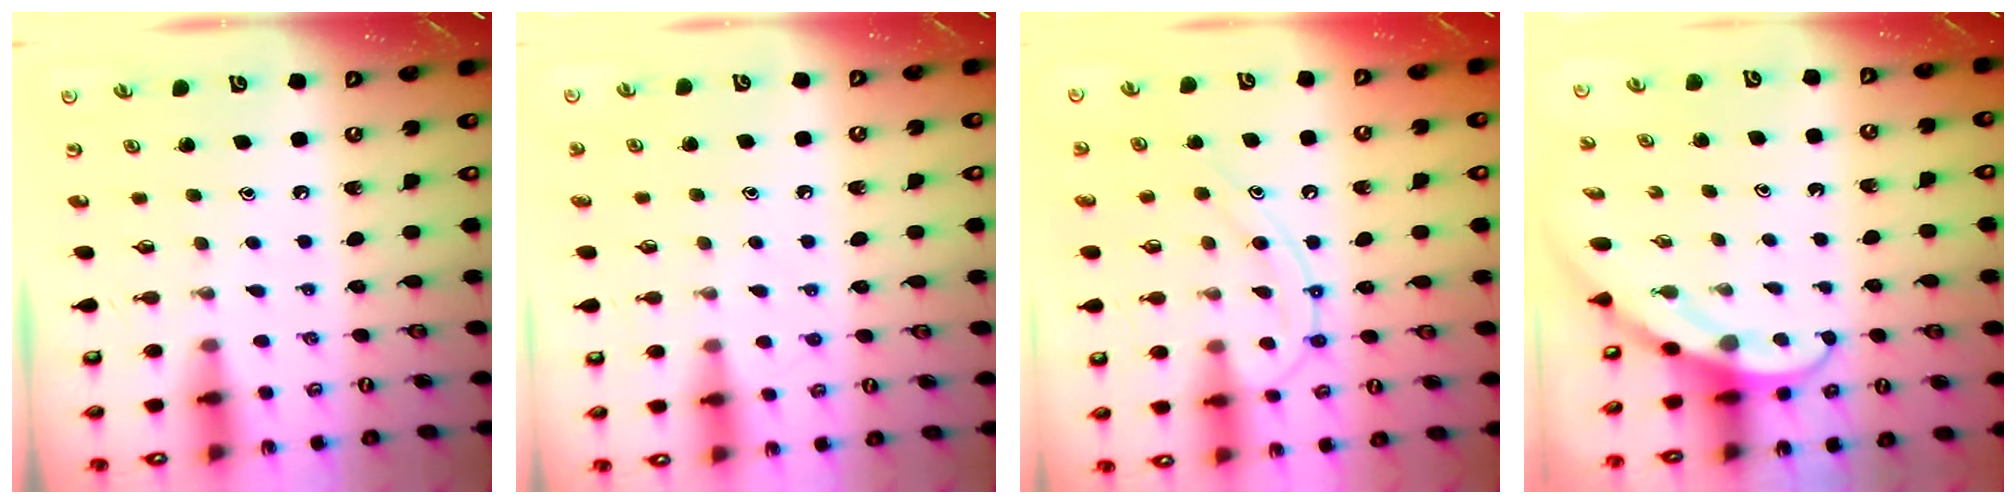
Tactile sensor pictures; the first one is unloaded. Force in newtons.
{"total": 5.4, "press": 5.4, "slide": 0.7}
{"total": 12.6, "press": 12.6, "slide": 1.1}
{"total": 3.1, "press": 3.1, "slide": 0.1}